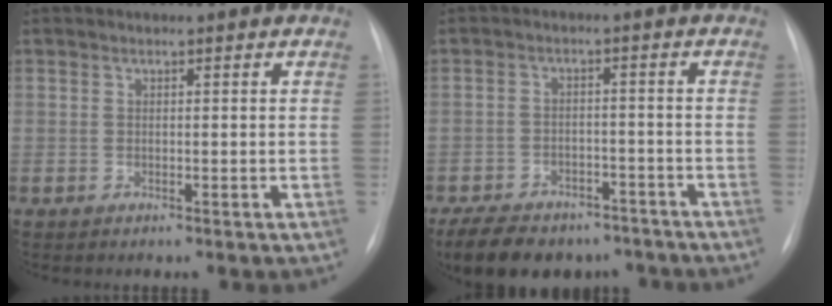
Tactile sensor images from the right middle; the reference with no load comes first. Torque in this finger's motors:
{"motor_torque": [0.36, -0.41, 0.14, 0.04]}